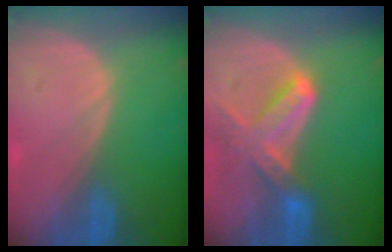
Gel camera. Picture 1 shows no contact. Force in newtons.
{"total": 7.4, "press": 6.7, "slide": 3.2}